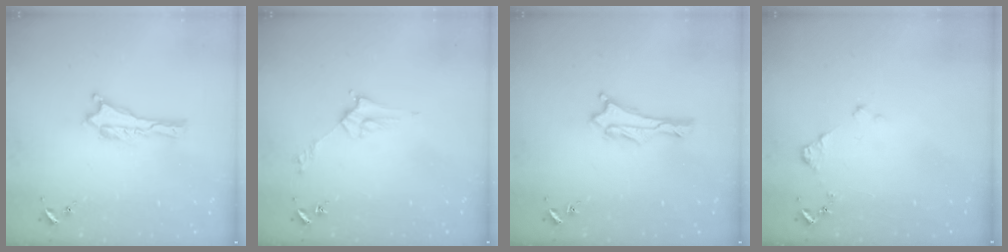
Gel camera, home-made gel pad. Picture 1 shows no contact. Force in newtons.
{"total": 2.8, "press": 2.8, "slide": 0.3}
{"total": 1.9, "press": 1.9, "slide": 0.1}
{"total": 1.2, "press": 1.2, "slide": 0.2}